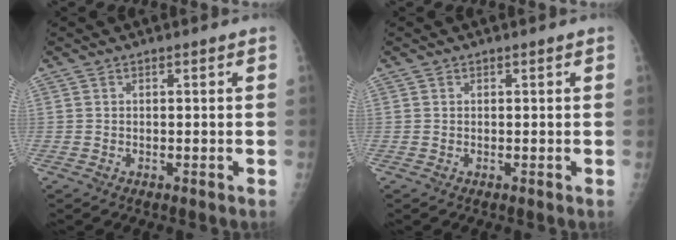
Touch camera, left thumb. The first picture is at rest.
{"total": 0.0}